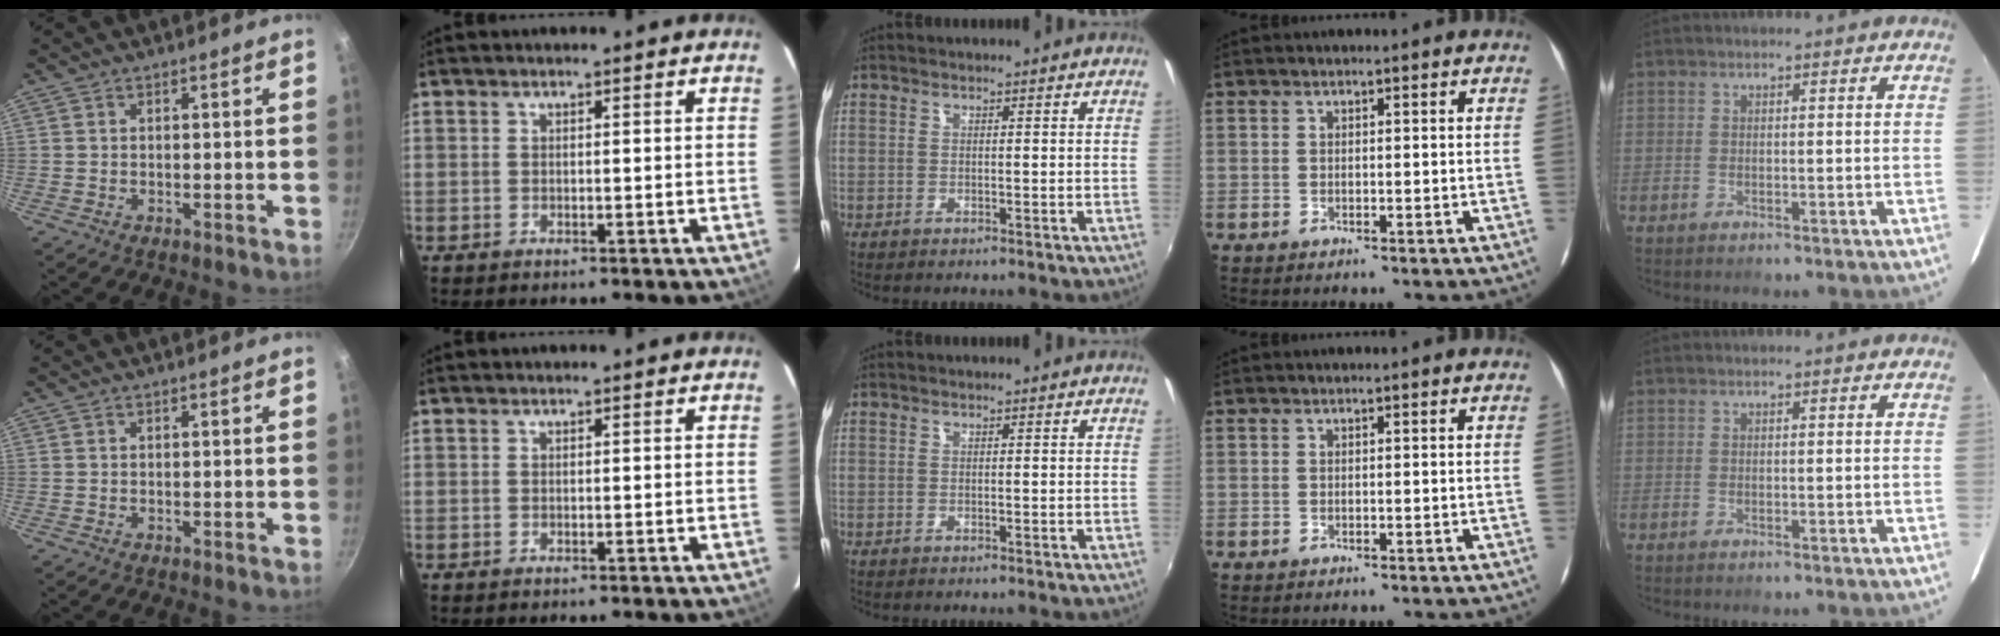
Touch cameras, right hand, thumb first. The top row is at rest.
{}